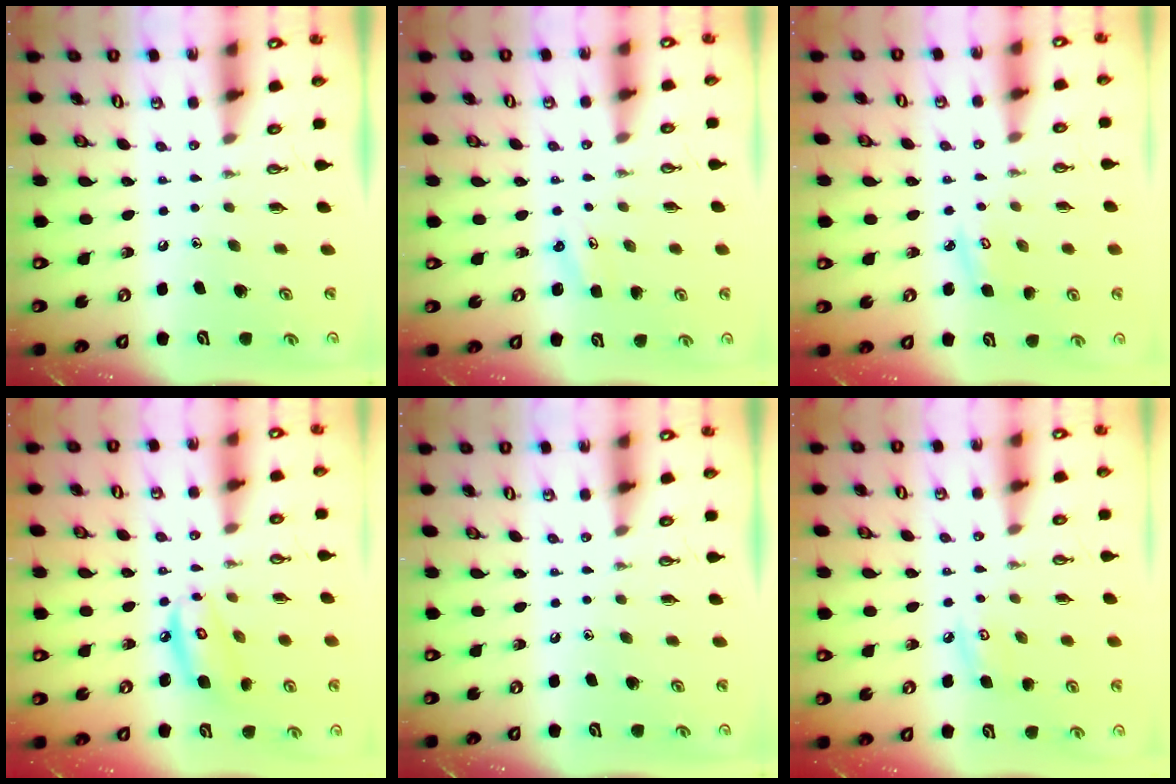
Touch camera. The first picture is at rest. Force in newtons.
{"total": 2.5, "press": 2.5, "slide": 0.3}
{"total": 4.0, "press": 3.9, "slide": 0.4}
{"total": 8.6, "press": 8.5, "slide": 0.7}
{"total": 0.0}
{"total": 5.3, "press": 5.2, "slide": 0.6}